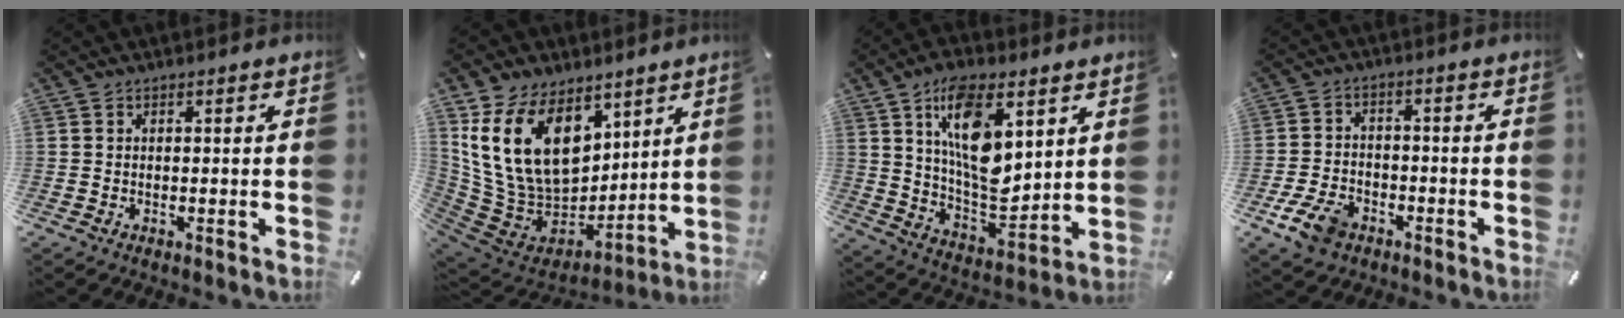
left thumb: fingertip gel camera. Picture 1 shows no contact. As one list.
[{"total": 21.1, "force": [8.9, 14.4, 12.5], "torque": [-0.272, -0.057, 0.168]}, {"total": 16.7, "force": [7.2, 8.5, 12.5], "torque": [-0.223, -0.028, 0.124]}, {"total": 8.4, "force": [-4.4, 5.5, 4.6], "torque": [-0.106, 0.016, -0.082]}]